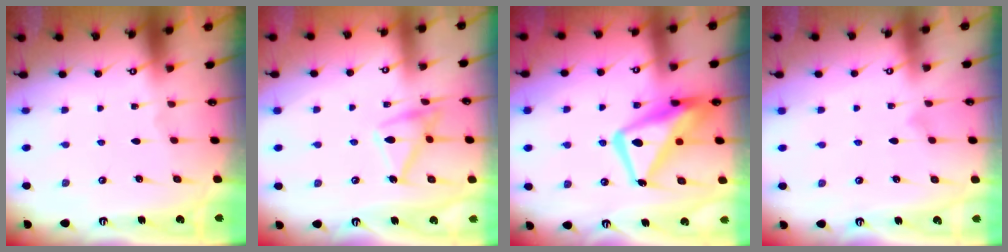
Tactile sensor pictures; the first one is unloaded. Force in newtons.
{"total": 15.0, "press": 15.0, "slide": 0.4}
{"total": 15.3, "press": 15.2, "slide": 1.5}
{"total": 4.3, "press": 4.2, "slide": 0.3}